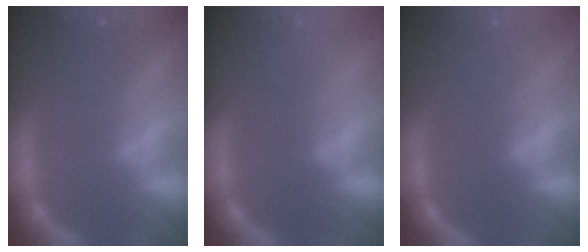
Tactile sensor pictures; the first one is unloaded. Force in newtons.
{"total": 1.9}
{"total": 0.9}